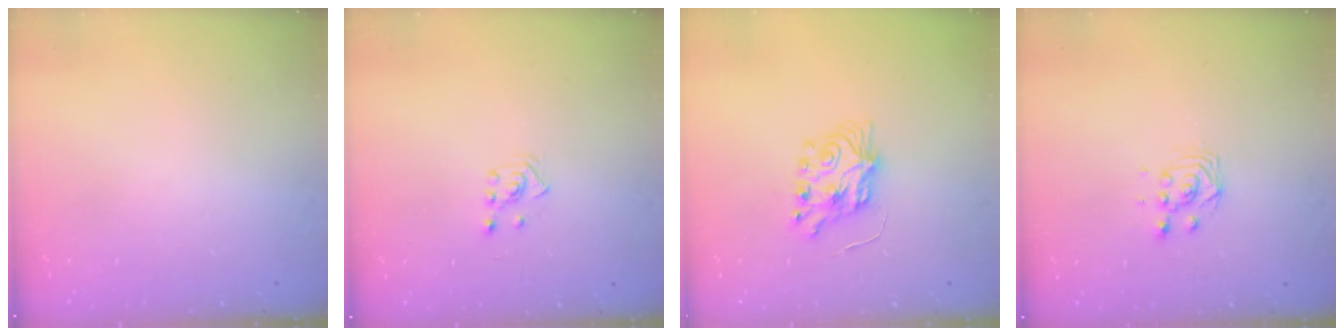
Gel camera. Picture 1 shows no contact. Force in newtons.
{"total": 2.3, "press": 2.2, "slide": 0.7}
{"total": 7.3, "press": 7.3, "slide": 0.3}
{"total": 2.8, "press": 2.8, "slide": 0.3}